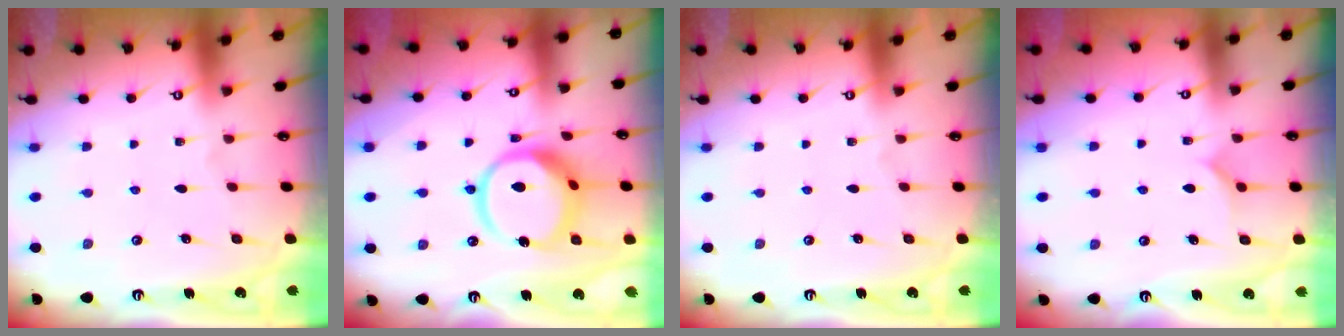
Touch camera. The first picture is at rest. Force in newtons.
{"total": 14.0, "press": 13.9, "slide": 1.3}
{"total": 0.0}
{"total": 5.7, "press": 5.7, "slide": 0.4}